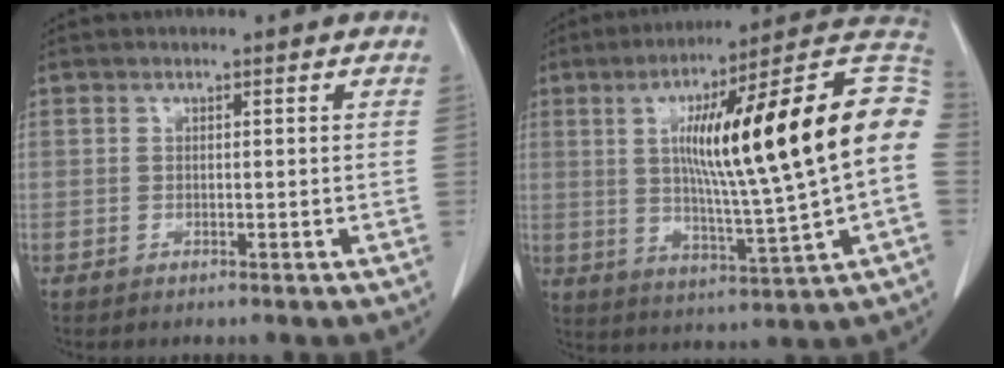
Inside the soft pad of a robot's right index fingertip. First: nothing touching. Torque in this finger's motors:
{"motor_torque": [2.14, 0.00, 1.05, 0.21]}